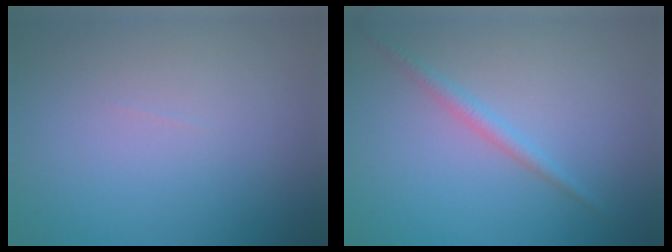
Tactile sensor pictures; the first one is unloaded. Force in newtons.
{"total": 1.6, "press": 1.6, "slide": 0.1}